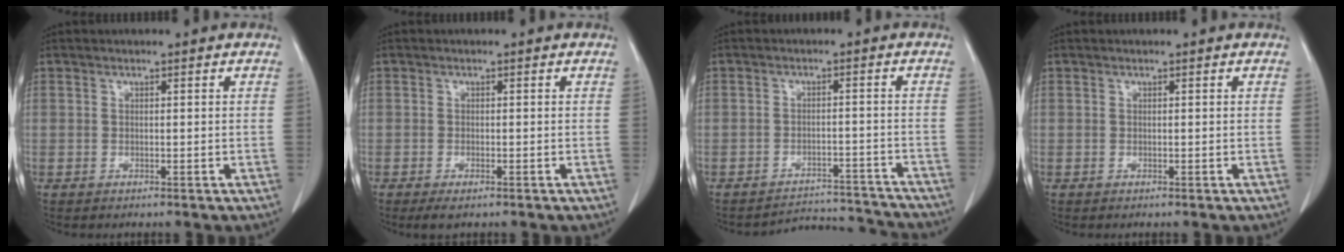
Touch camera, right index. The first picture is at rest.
{"total": 2.1, "force": [-1.4, 0.6, 1.5], "torque": [-0.018, -0.005, -0.017]}
{"total": 8.2, "force": [-7.9, 1.3, -1.7], "torque": [0.032, 0.031, -0.100]}
{"total": 0.0}